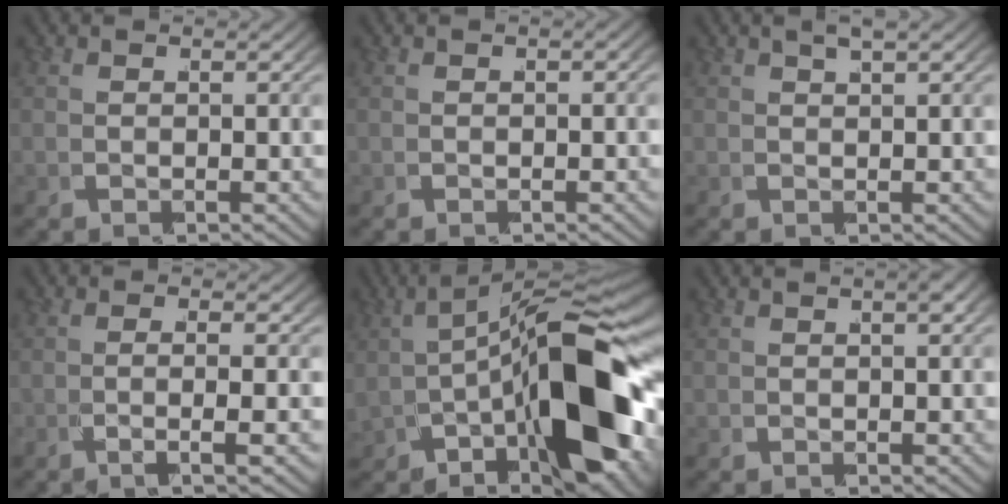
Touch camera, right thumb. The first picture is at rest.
{"total": 0.6, "force": [-0.1, 0.3, 0.4], "torque": [-0.003, 0.002, -0.002]}
{"total": 2.0, "force": [1.3, 0.6, 1.3], "torque": [-0.011, 0.008, 0.017]}
{"total": 3.6, "force": [-1.3, 0.6, 3.2], "torque": [-0.065, 0.003, -0.033]}
{"total": 16.1, "force": [-2.3, 8.0, 13.8], "torque": [-0.214, -0.021, -0.032]}
{"total": 2.4, "force": [0.9, 1.0, 1.9], "torque": [-0.015, 0.011, 0.009]}